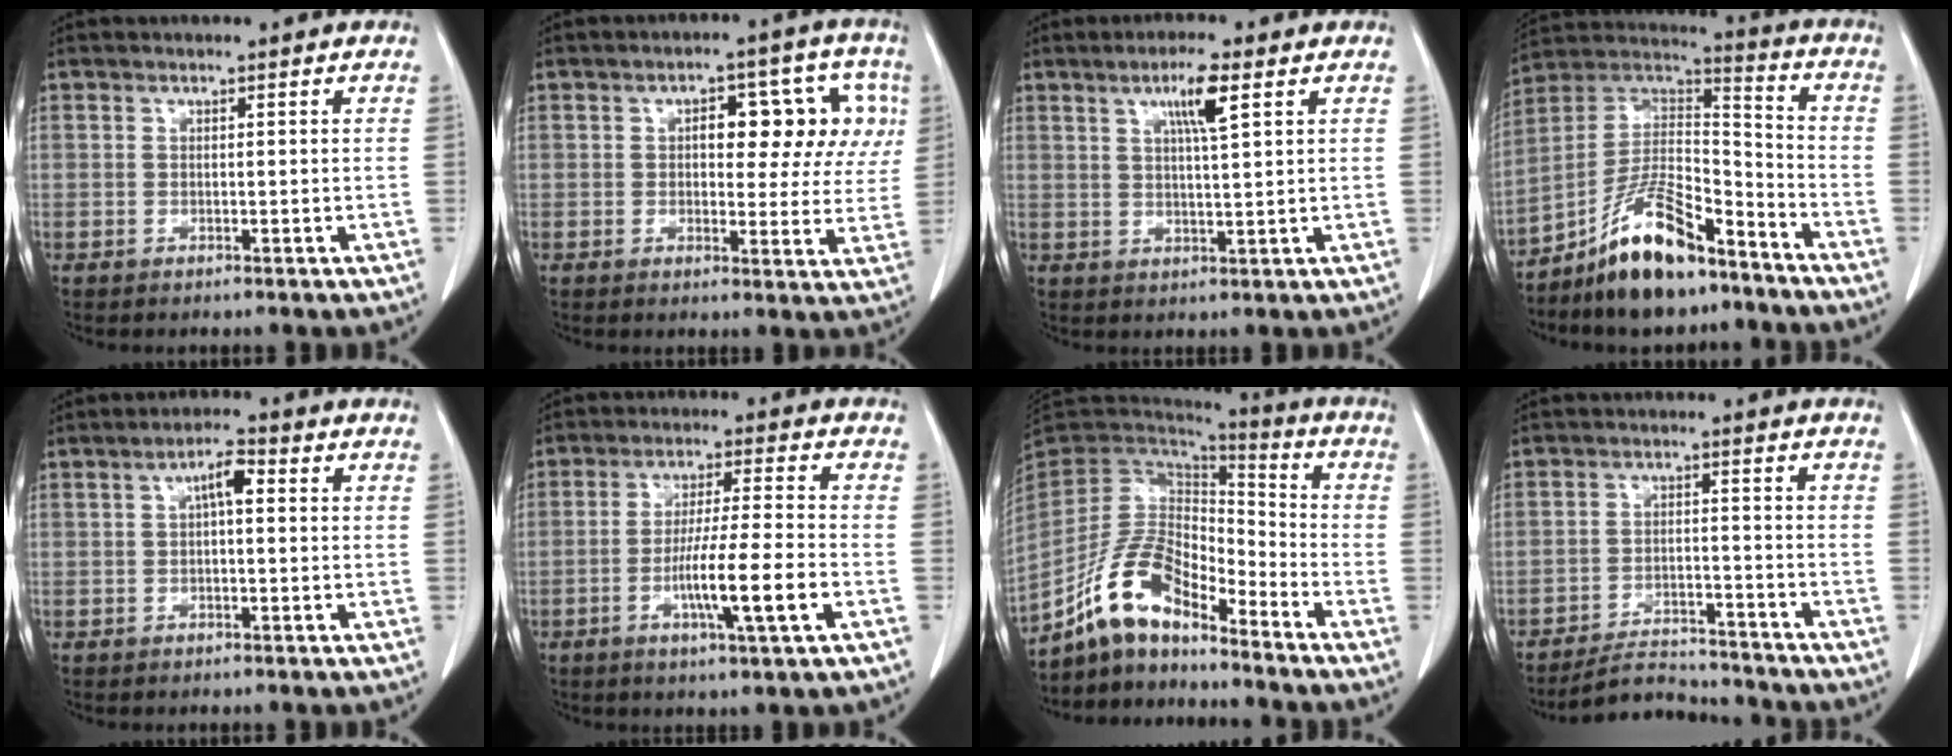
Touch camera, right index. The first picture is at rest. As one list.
[{"total": 10.8, "force": [2.7, 5.1, 9.1], "torque": [-0.100, 0.034, 0.035]}, {"total": 5.5, "force": [2.6, 0.1, 4.8], "torque": [-0.084, 0.001, 0.044]}, {"total": 14.6, "force": [-10.5, 4.1, 9.3], "torque": [-0.169, 0.023, -0.186]}, {"total": 3.6, "force": [0.7, 1.0, 3.4], "torque": [-0.057, 0.011, 0.008]}, {"total": 10.3, "force": [-3.3, -0.2, 9.7], "torque": [-0.174, -0.009, -0.061]}, {"total": 11.6, "force": [-9.2, 4.0, 5.8], "torque": [-0.118, 0.032, -0.173]}, {"total": 7.6, "force": [-7.5, 1.4, 0.3], "torque": [-0.001, 0.008, -0.123]}]